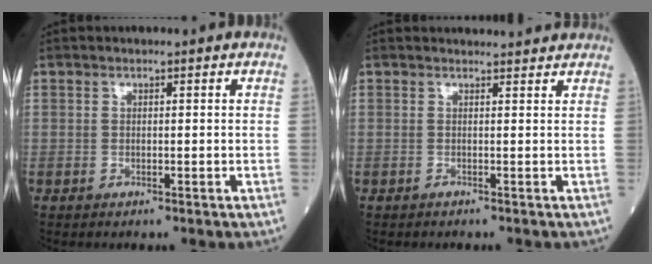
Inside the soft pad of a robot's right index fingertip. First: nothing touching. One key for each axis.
{"total": 2.9, "fx": 2.7, "fy": 0.5, "fz": 1.0, "tx": -0.029, "ty": 0.024, "tz": 0.024}